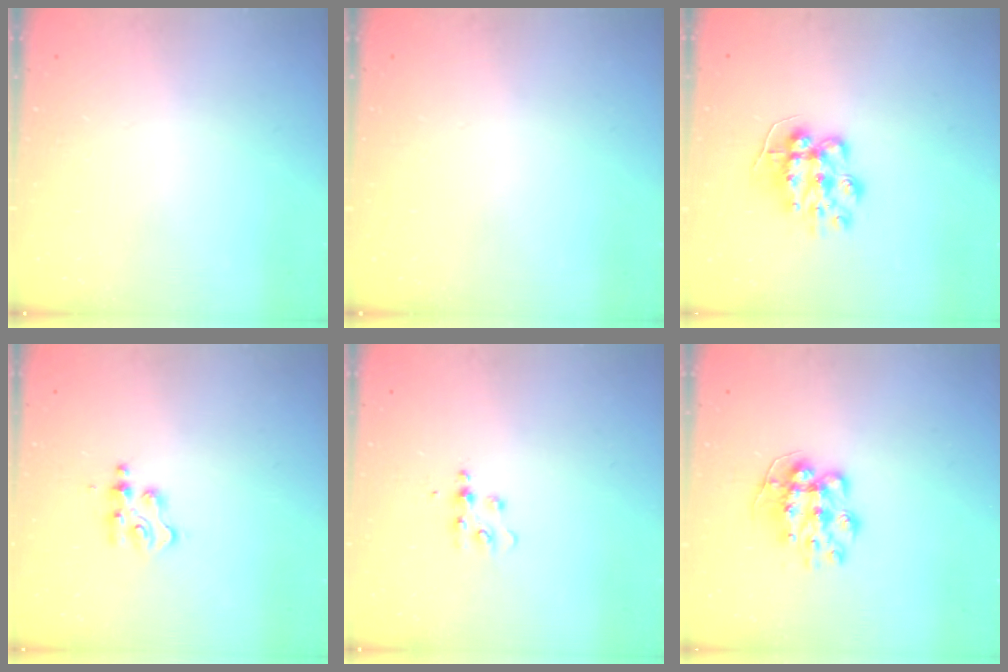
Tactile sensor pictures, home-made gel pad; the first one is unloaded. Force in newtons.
{"total": 0.0}
{"total": 9.8, "press": 9.8, "slide": 0.1}
{"total": 2.1, "press": 2.0, "slide": 0.4}
{"total": 4.7, "press": 4.7, "slide": 0.5}
{"total": 9.4, "press": 9.4, "slide": 0.2}